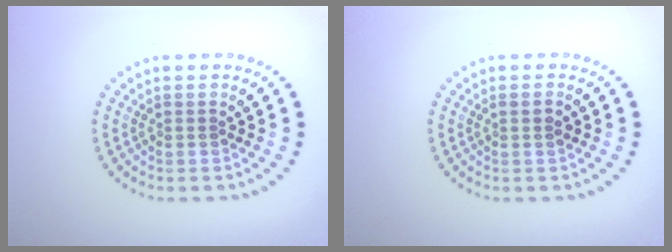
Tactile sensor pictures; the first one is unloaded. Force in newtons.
{"total": 1.0, "press": 1.0, "slide": 0.3}